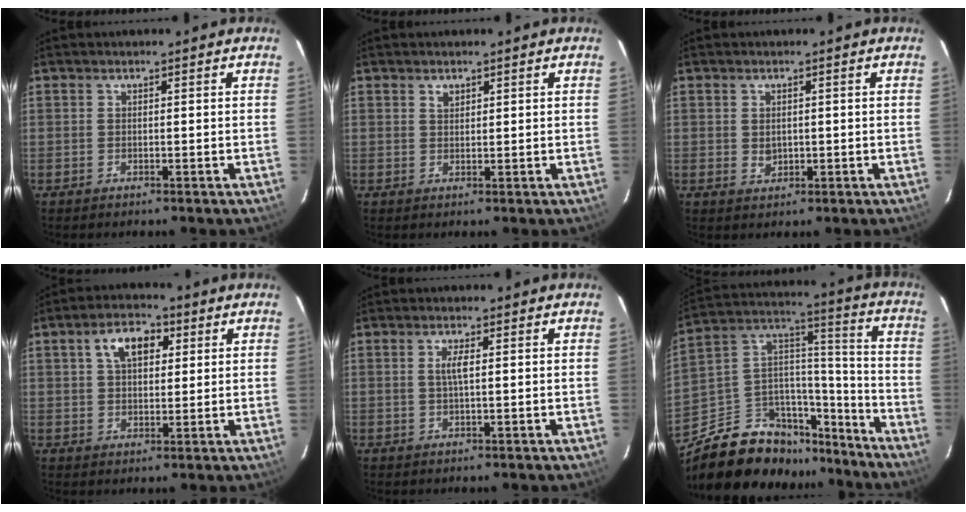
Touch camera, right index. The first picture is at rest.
{"total": 1.5, "force": [0.9, 0.9, 0.6], "torque": [-0.007, 0.003, 0.017]}
{"total": 2.2, "force": [0.1, 1.9, 1.2], "torque": [-0.017, 0.000, 0.004]}
{"total": 7.2, "force": [2.7, 4.2, 5.2], "torque": [-0.091, 0.024, 0.047]}
{"total": 2.0, "force": [0.3, 0.2, 2.0], "torque": [-0.039, 0.001, 0.005]}
{"total": 23.3, "force": [-17.6, 11.9, 9.5], "torque": [-0.193, 0.074, -0.261]}